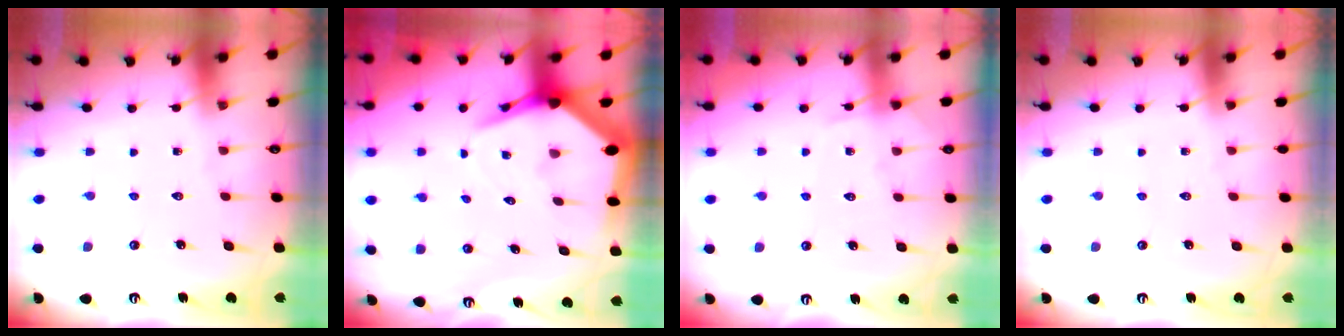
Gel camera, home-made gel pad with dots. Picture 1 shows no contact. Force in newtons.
{"total": 6.7, "press": 6.7, "slide": 0.8}
{"total": 5.9, "press": 5.8, "slide": 0.7}
{"total": 0.0}